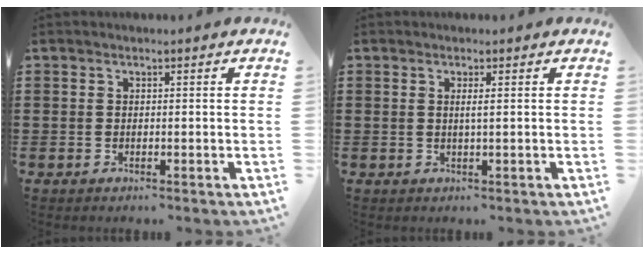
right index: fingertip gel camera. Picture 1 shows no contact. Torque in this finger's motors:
{"motor_torque": [-0.15, 0.26, -0.01, -0.01]}